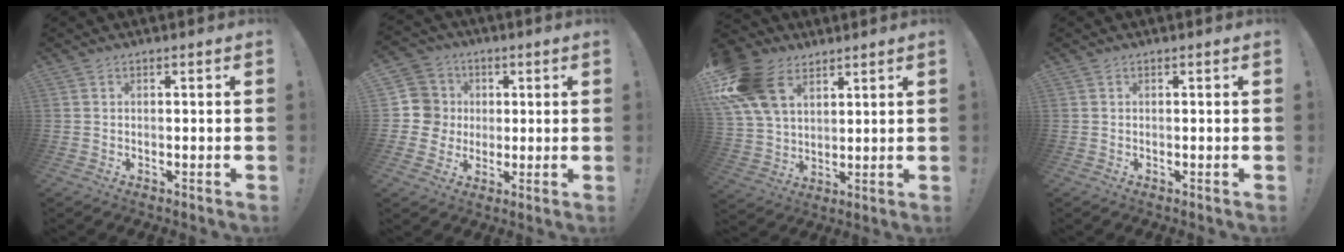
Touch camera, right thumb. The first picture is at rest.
{"total": 10.7, "force": [1.3, 10.2, 2.7], "torque": [-0.036, -0.004, 0.029]}
{"total": 18.1, "force": [9.4, 12.0, 9.8], "torque": [-0.187, -0.036, 0.180]}
{"total": 0.0}